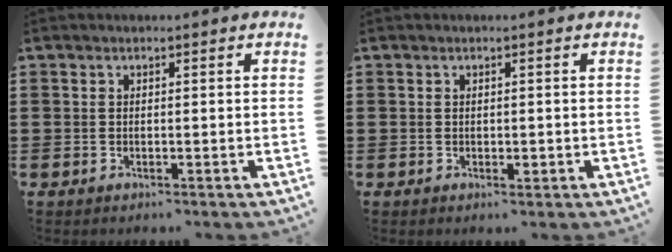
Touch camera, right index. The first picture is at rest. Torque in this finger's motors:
{"motor_torque": [0.27, -0.05, 0.00, 0.01]}